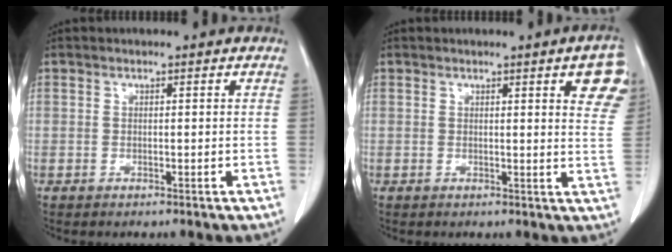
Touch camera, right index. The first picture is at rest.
{"total": 6.5, "force": [3.1, 0.8, 5.6], "torque": [-0.058, -0.010, 0.024]}